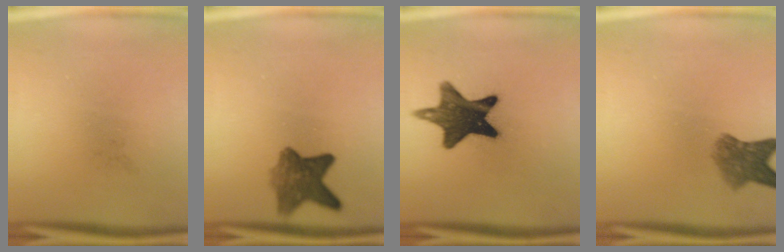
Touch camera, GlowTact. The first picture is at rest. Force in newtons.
{"total": 6.9}
{"total": 14.2}
{"total": 5.2}